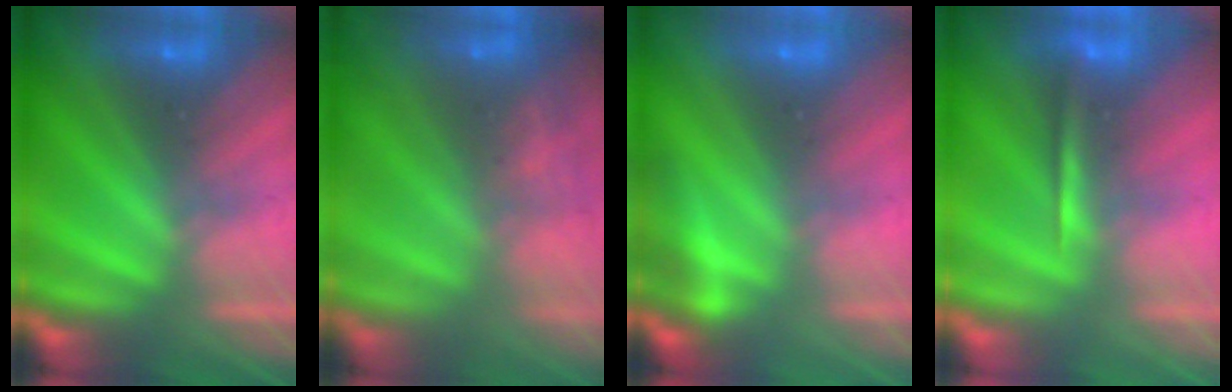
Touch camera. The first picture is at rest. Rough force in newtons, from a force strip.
{"total": 5.5}
{"total": 2.9}
{"total": 1.3}